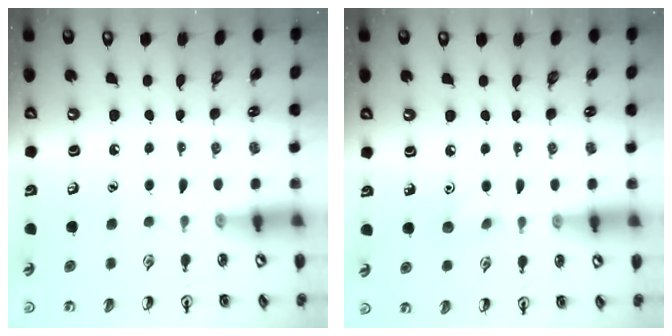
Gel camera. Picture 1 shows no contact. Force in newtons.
{"total": 5.1, "press": 4.9, "slide": 1.6}